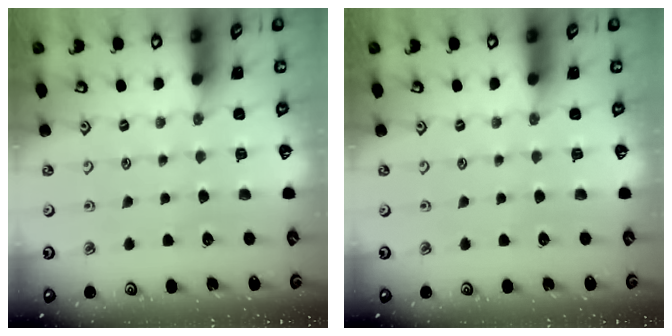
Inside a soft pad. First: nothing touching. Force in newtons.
{"total": 0.0}